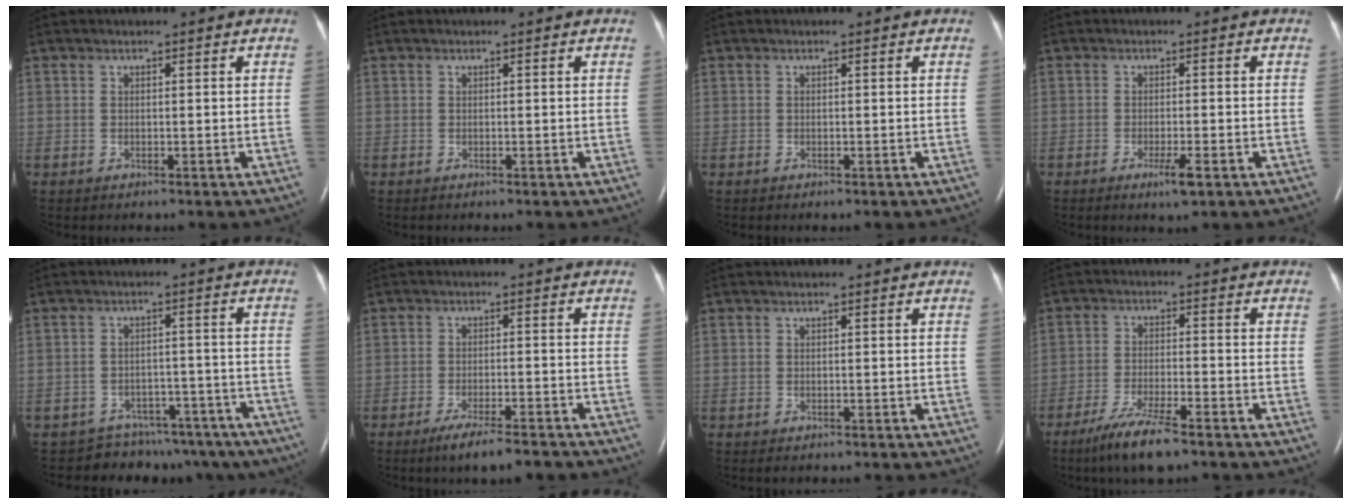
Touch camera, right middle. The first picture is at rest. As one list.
[{"total": 0.0}, {"total": 0.0}, {"total": 2.9, "force": [-1.5, 0.1, 2.4], "torque": [-0.045, -0.007, -0.024]}, {"total": 12.4, "force": [-10.8, 5.9, 1.2], "torque": [-0.005, 0.035, -0.118]}, {"total": 7.1, "force": [-5.6, 0.8, 4.3], "torque": [-0.073, -0.014, -0.086]}, {"total": 0.0}, {"total": 7.8, "force": [-5.6, 0.8, 5.3], "torque": [-0.112, -0.020, -0.102]}]